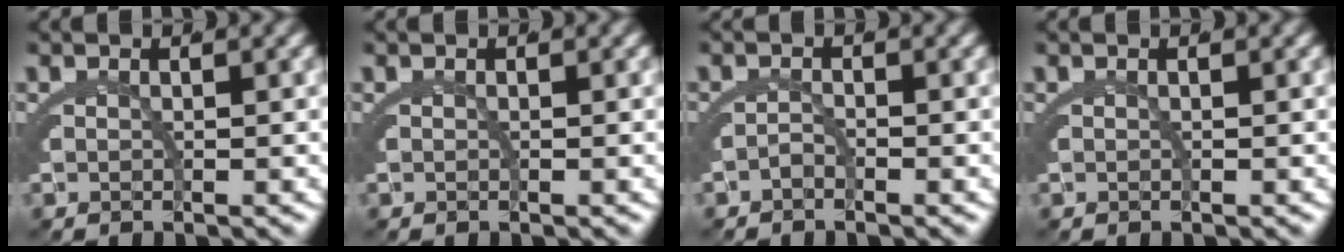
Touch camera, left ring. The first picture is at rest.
{"total": 0.0}
{"total": 0.7, "force": [-0.6, 0.0, 0.2], "torque": [-0.013, -0.007, -0.011]}
{"total": 0.0}